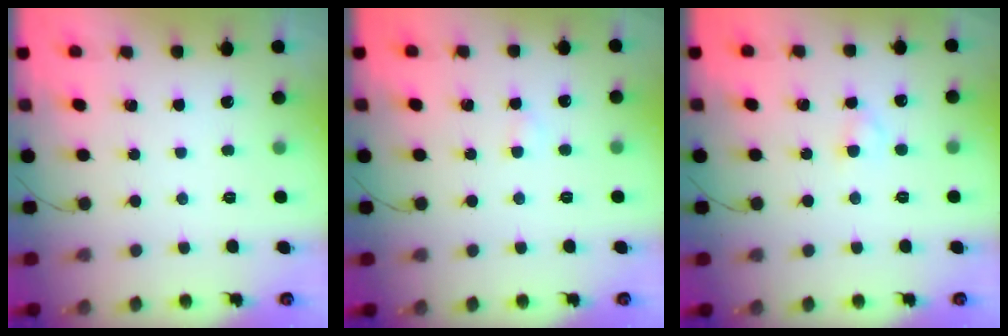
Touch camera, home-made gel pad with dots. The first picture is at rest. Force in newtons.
{"total": 2.0, "press": 1.8, "slide": 0.8}
{"total": 2.1, "press": 1.9, "slide": 0.9}